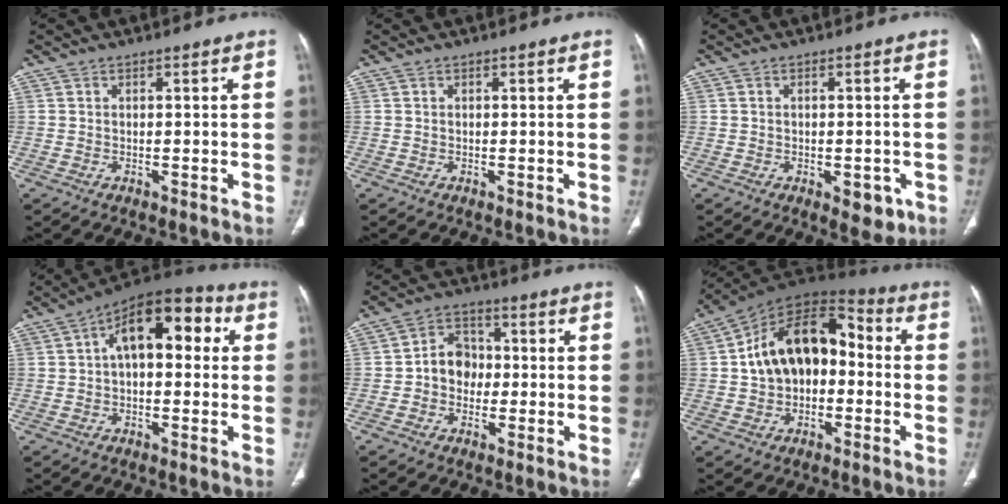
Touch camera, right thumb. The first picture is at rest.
{"total": 0.0}
{"total": 4.4, "force": [-1.8, 2.3, 3.3], "torque": [-0.020, 0.001, -0.016]}
{"total": 14.5, "force": [3.0, 7.8, 11.9], "torque": [-0.149, 0.037, 0.036]}
{"total": 6.9, "force": [-0.6, 5.8, 3.7], "torque": [-0.032, 0.022, -0.023]}
{"total": 17.1, "force": [0.0, 11.3, 12.8], "torque": [-0.172, 0.049, -0.011]}